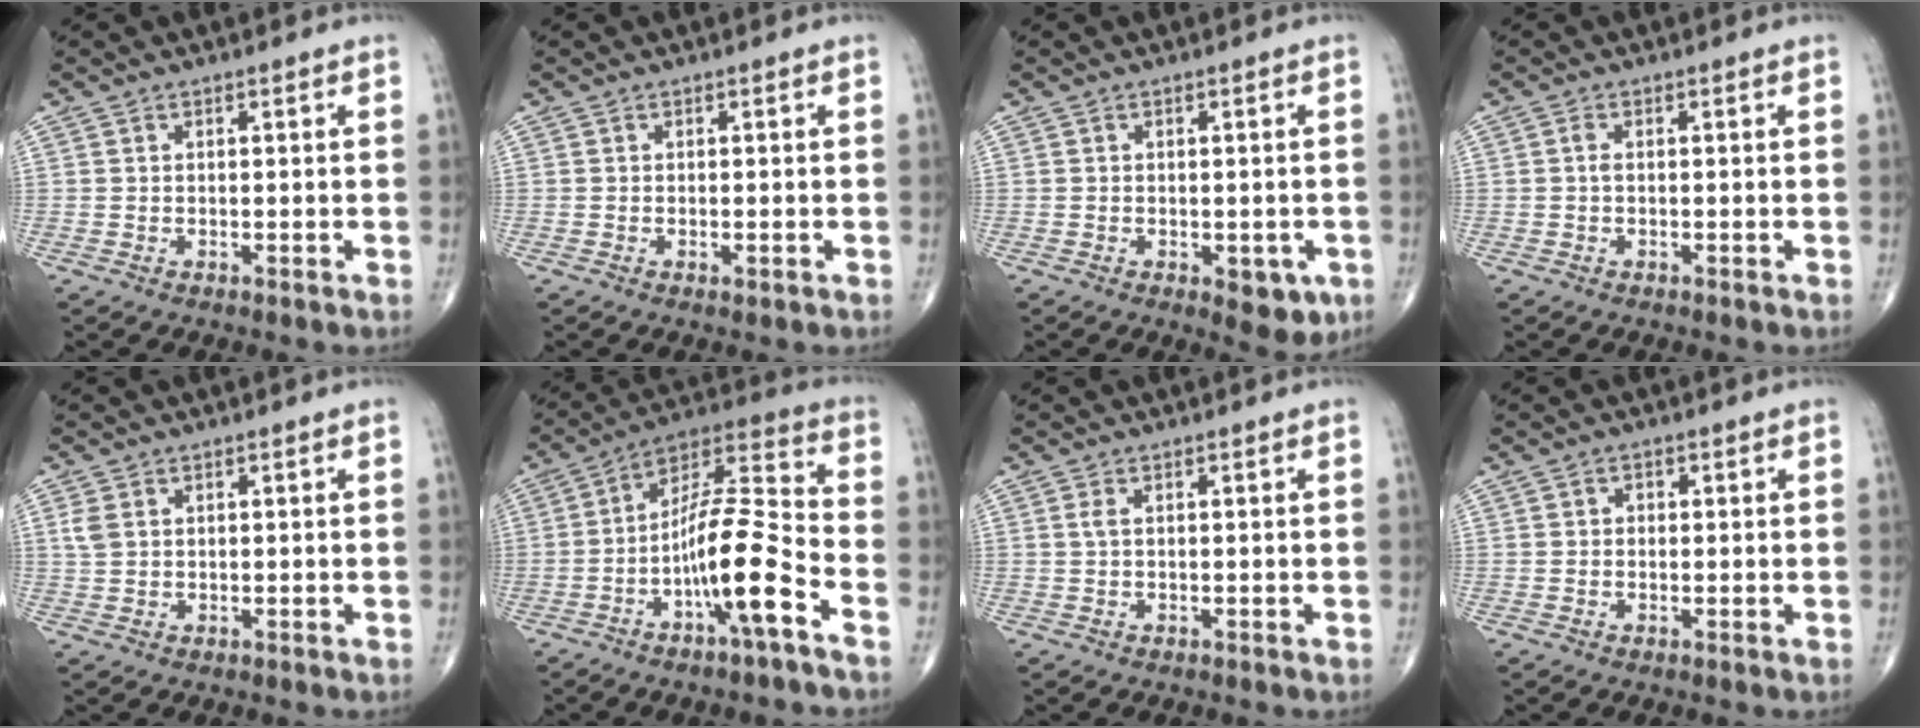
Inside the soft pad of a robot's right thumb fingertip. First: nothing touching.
{"total": 0.8, "force": [-0.3, 0.3, 0.7], "torque": [-0.011, -0.002, -0.005]}
{"total": 5.3, "force": [-1.9, 2.8, 4.2], "torque": [-0.029, -0.003, -0.018]}
{"total": 1.0, "force": [0.0, 0.4, 0.9], "torque": [-0.021, 0.000, -0.003]}
{"total": 2.3, "force": [0.8, 1.6, 1.5], "torque": [-0.038, 0.004, 0.019]}
{"total": 15.2, "force": [-6.5, 2.6, 13.5], "torque": [-0.250, 0.058, -0.116]}
{"total": 0.9, "force": [0.2, 0.3, 0.9], "torque": [-0.026, 0.004, 0.003]}
{"total": 1.0, "force": [0.1, 0.9, 0.5], "torque": [-0.001, 0.002, -0.003]}